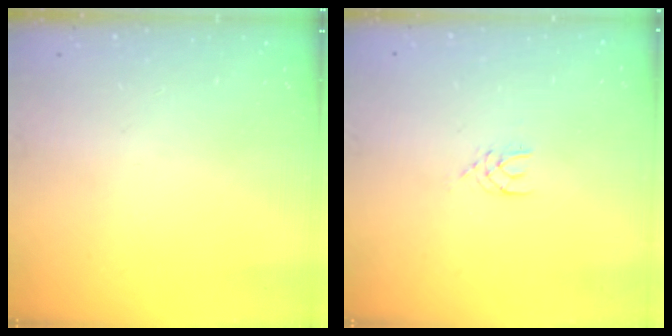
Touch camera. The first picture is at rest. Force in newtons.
{"total": 2.9, "press": 2.9, "slide": 0.4}